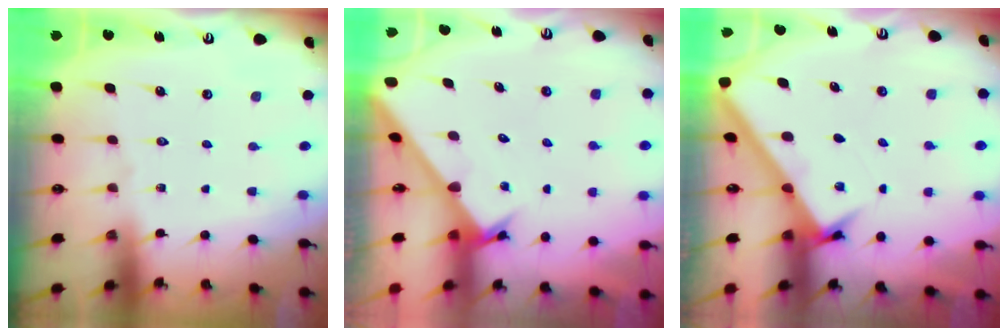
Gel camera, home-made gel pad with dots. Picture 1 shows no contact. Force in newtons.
{"total": 2.5, "press": 2.5, "slide": 0.3}
{"total": 2.7, "press": 2.7, "slide": 0.3}